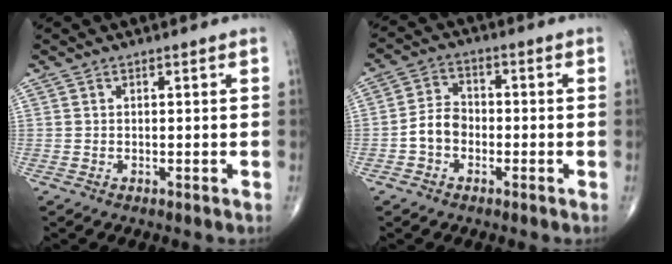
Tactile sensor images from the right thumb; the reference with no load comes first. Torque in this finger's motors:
{"motor_torque": [0.17, 0.04, 0.50, -0.15, 0.11]}